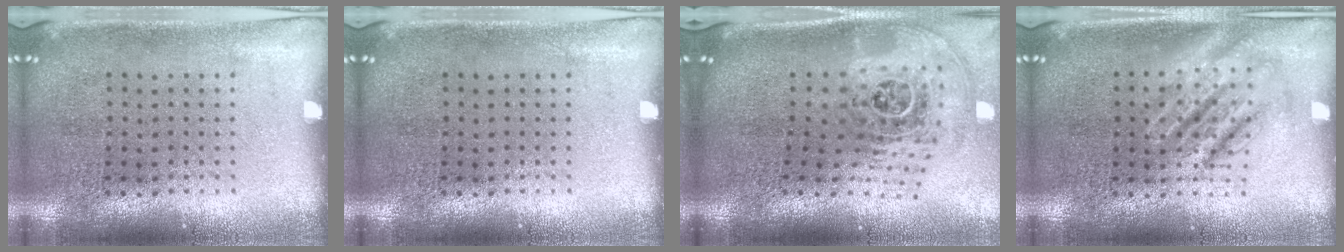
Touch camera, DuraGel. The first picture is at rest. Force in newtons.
{"total": 0.0}
{"total": 2.7, "press": 1.8, "slide": 2.0}
{"total": 2.5, "press": 2.5, "slide": 0.3}